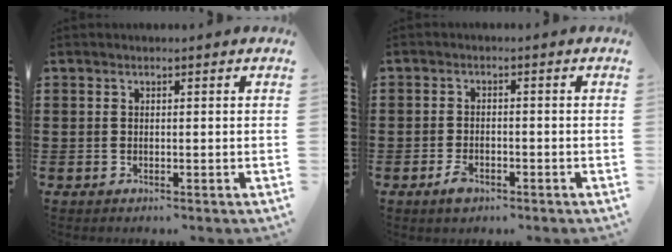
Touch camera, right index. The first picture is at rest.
{"total": 2.3, "force": [-1.4, 1.2, 1.4], "torque": [-0.033, -0.001, -0.029]}